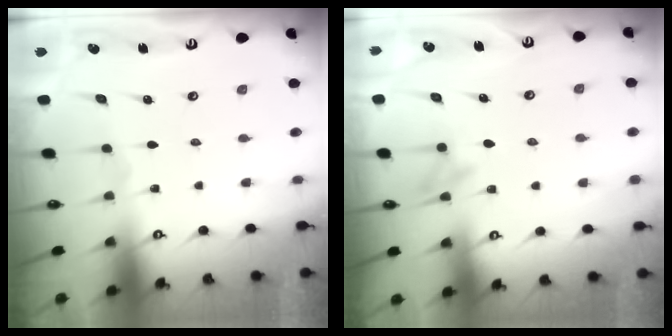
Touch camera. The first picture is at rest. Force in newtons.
{"total": 7.8, "press": 7.7, "slide": 0.8}